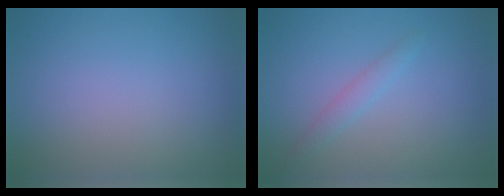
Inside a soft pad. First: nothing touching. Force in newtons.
{"total": 1.5, "press": 1.5, "slide": 0.1}